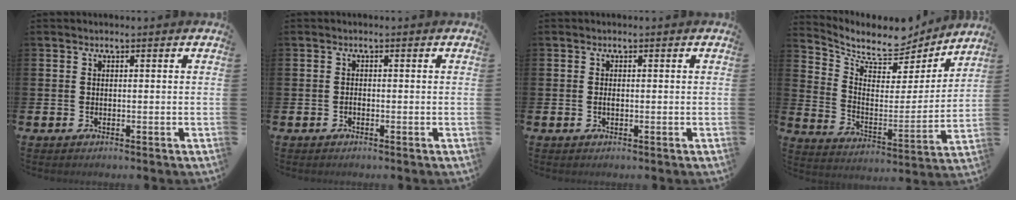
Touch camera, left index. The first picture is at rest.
{"total": 0.5, "force": [-0.3, 0.3, 0.3], "torque": [-0.013, 0.001, -0.005]}
{"total": 0.6, "force": [0.0, 0.3, 0.6], "torque": [-0.010, 0.000, -0.002]}
{"total": 8.5, "force": [7.6, 3.2, 2.1], "torque": [-0.070, -0.060, 0.130]}